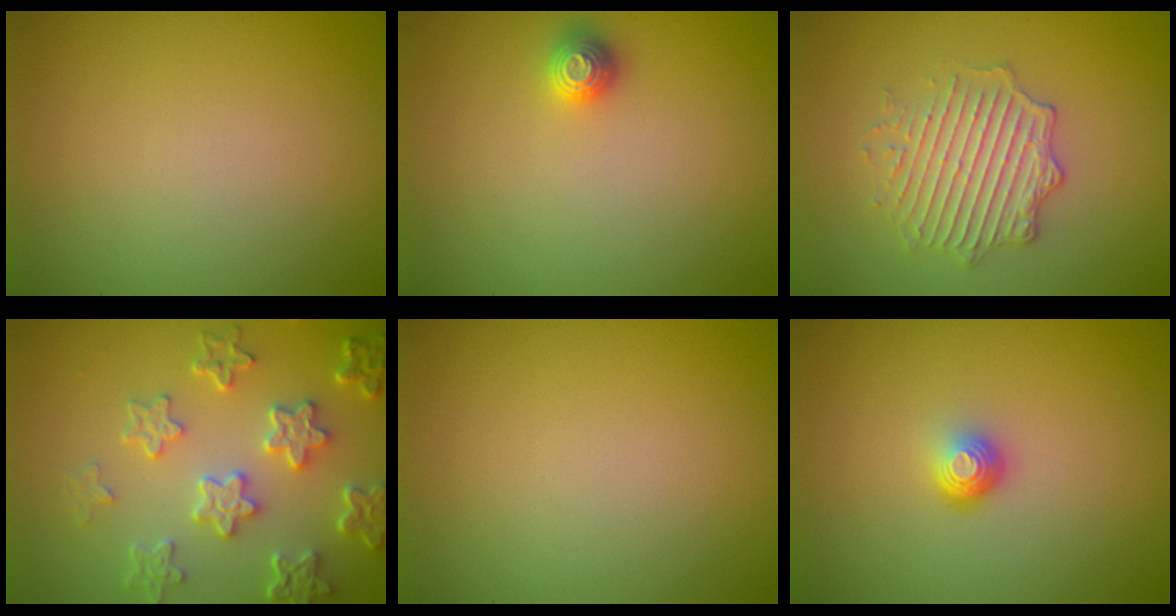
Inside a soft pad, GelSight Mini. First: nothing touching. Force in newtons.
{"total": 1.2, "press": 1.1, "slide": 0.2}
{"total": 3.6, "press": 3.3, "slide": 1.6}
{"total": 5.5, "press": 4.4, "slide": 3.3}
{"total": 0.0}
{"total": 1.9, "press": 1.3, "slide": 1.4}